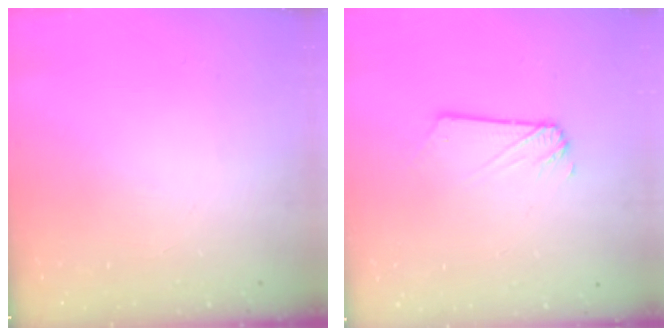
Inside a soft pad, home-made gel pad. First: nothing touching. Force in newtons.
{"total": 1.9, "press": 1.9, "slide": 0.3}